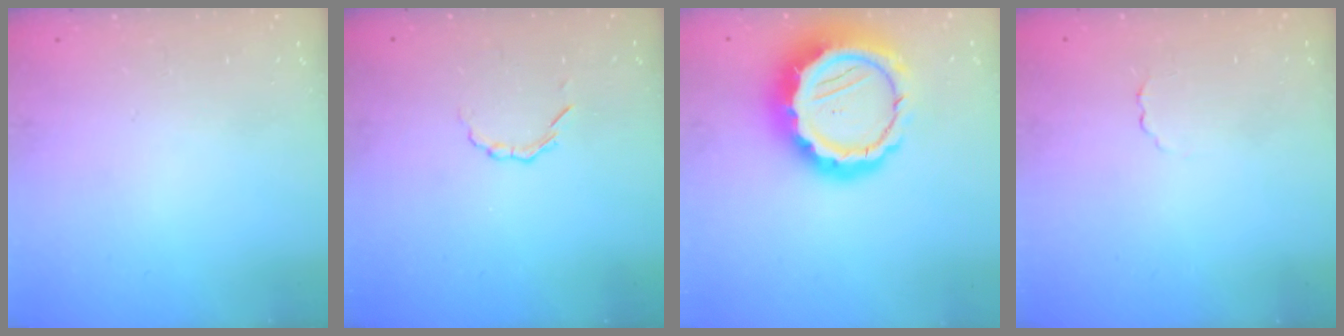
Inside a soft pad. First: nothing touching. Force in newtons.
{"total": 3.2, "press": 3.1, "slide": 0.7}
{"total": 18.0, "press": 17.6, "slide": 3.9}
{"total": 1.4, "press": 1.3, "slide": 0.4}